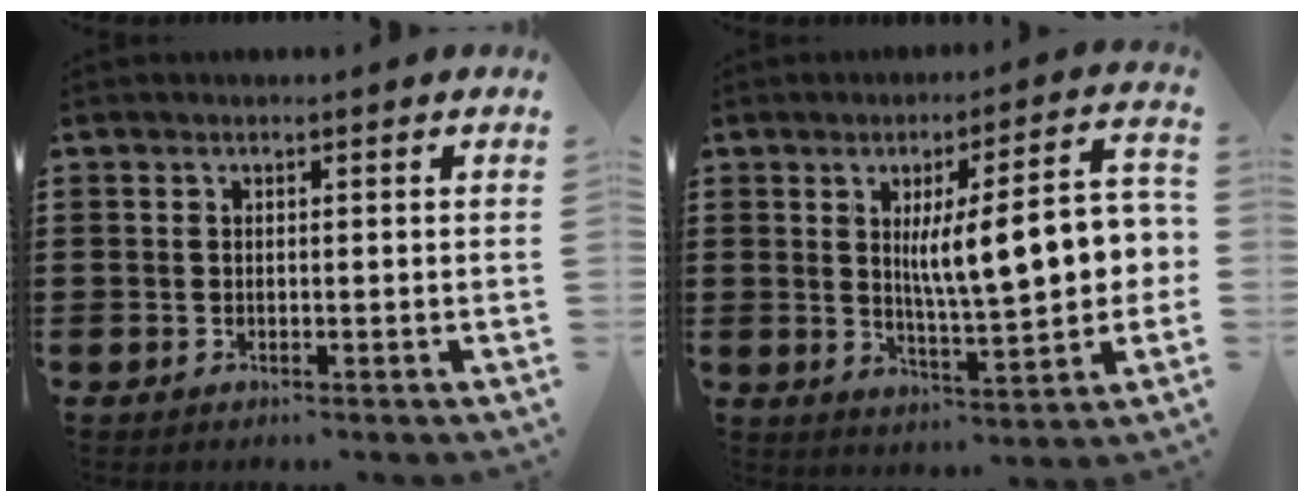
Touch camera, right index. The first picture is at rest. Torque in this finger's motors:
{"motor_torque": [1.63, -0.51, 1.01, 0.19]}